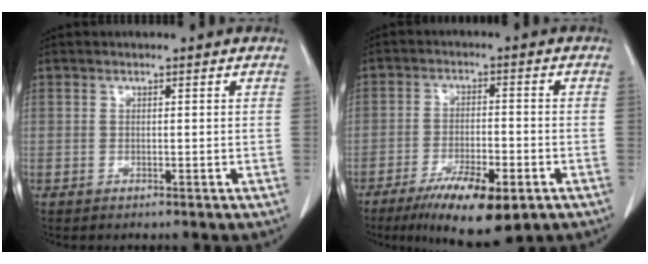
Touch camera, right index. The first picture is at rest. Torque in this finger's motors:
{"motor_torque": [0.24, 0.16, -0.01, -0.06]}